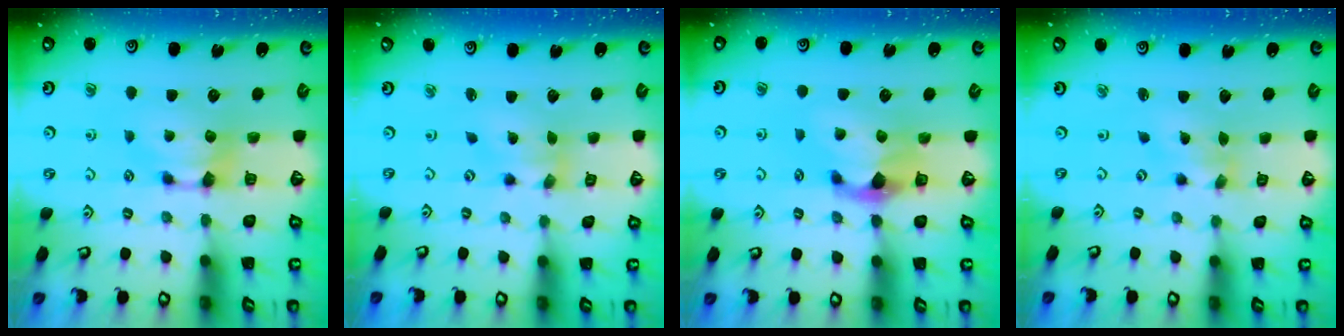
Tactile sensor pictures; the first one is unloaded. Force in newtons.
{"total": 1.4, "press": 0.8, "slide": 1.2}
{"total": 3.6, "press": 3.4, "slide": 1.0}
{"total": 1.5, "press": 1.0, "slide": 1.1}